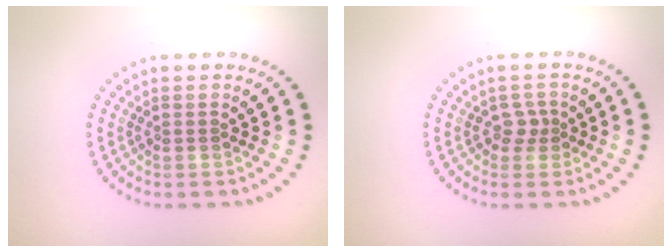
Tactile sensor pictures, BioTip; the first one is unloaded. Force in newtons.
{"total": 1.4, "press": 1.2, "slide": 0.8}